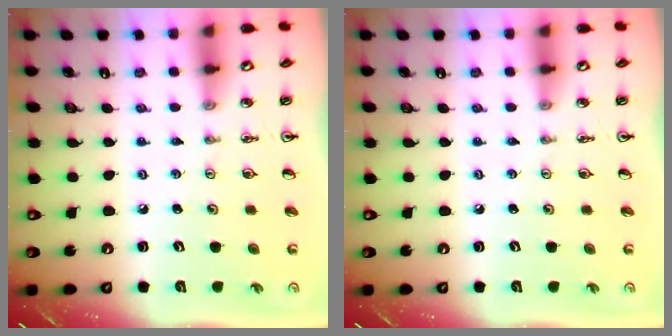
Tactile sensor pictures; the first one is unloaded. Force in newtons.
{"total": 0.0}